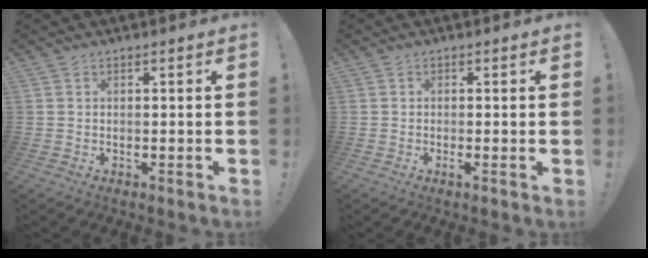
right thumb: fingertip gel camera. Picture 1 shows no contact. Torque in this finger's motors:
{"motor_torque": [-0.09, -0.01, 0.07, -0.25, 0.01]}